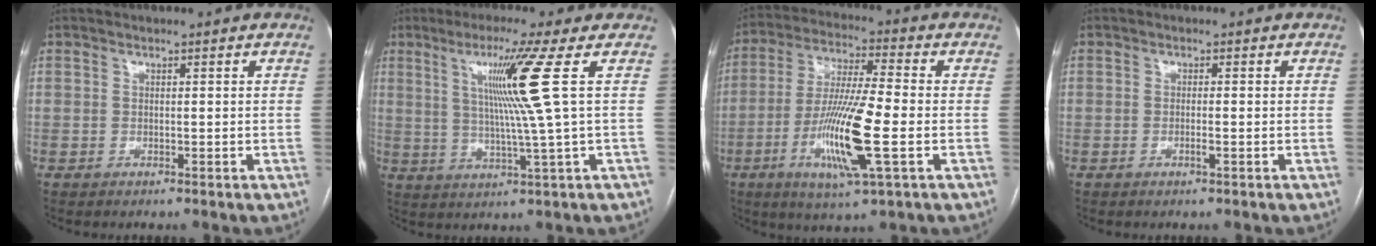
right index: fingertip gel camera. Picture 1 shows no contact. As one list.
[{"total": 9.7, "force": [2.9, -3.2, 8.7], "torque": [-0.155, -0.005, 0.065]}, {"total": 14.6, "force": [-3.9, 1.0, 14.0], "torque": [-0.276, -0.015, -0.073]}, {"total": 1.2, "force": [-0.5, 0.0, 1.1], "torque": [-0.023, -0.001, -0.007]}]